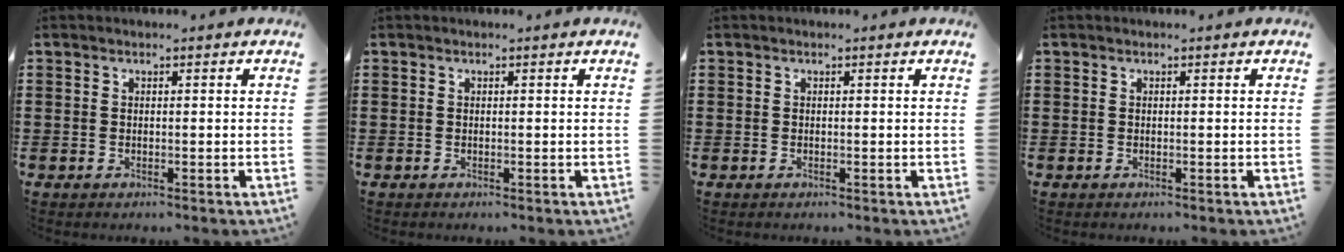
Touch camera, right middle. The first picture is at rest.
{"total": 0.0}
{"total": 0.0}
{"total": 0.0}